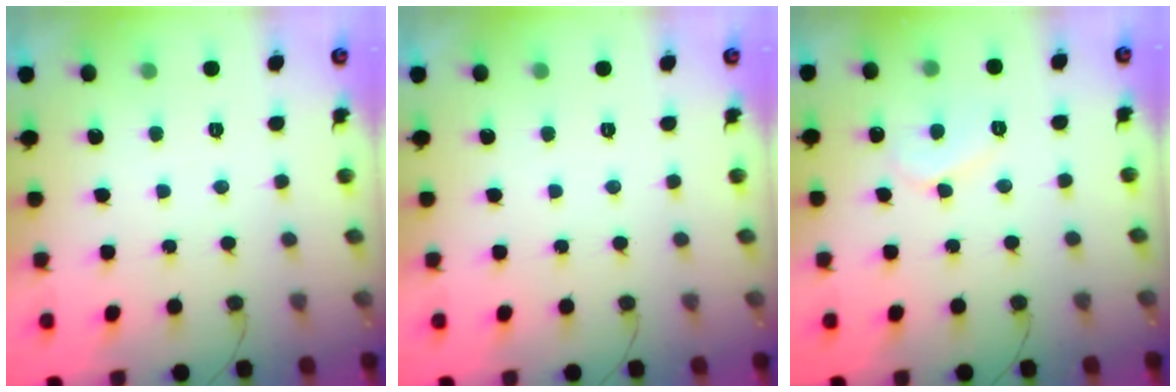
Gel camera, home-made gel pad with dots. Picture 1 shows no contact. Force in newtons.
{"total": 0.0}
{"total": 6.6, "press": 6.6, "slide": 0.5}